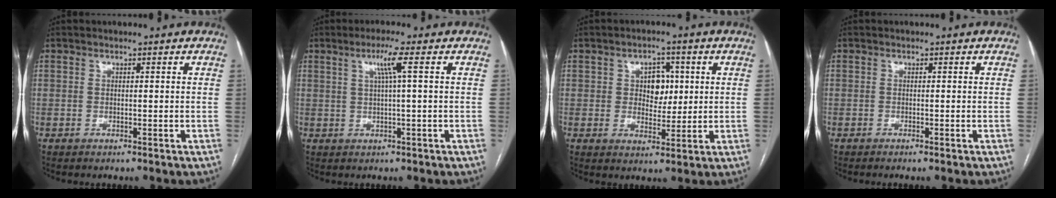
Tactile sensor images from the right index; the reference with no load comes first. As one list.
[{"total": 3.7, "force": [1.2, -0.7, 3.4], "torque": [-0.069, 0.004, 0.024]}, {"total": 5.2, "force": [1.1, 3.5, 3.6], "torque": [-0.048, 0.011, 0.023]}, {"total": 0.8, "force": [-0.6, -0.2, 0.4], "torque": [-0.007, 0.003, -0.013]}]